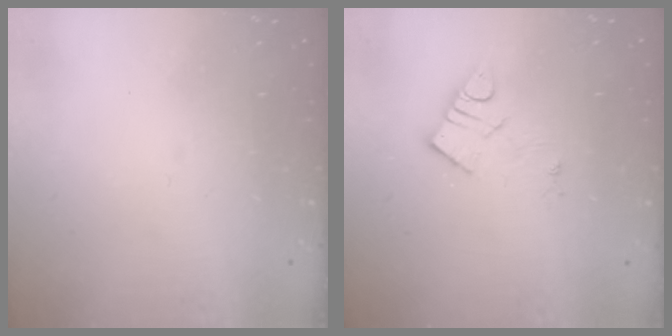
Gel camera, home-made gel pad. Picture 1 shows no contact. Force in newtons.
{"total": 6.4, "press": 6.4, "slide": 0.3}